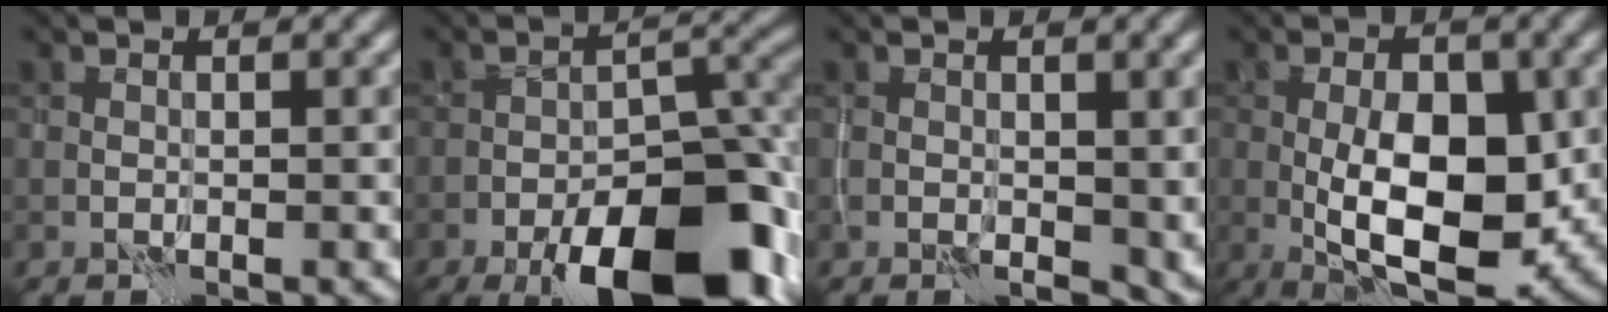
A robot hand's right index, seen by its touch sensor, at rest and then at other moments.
{"total": 14.2, "force": [-8.0, 5.9, 10.2], "torque": [-0.147, -0.007, -0.125]}
{"total": 3.0, "force": [0.0, 1.8, 2.4], "torque": [-0.045, -0.011, 0.003]}
{"total": 9.4, "force": [-1.4, 4.4, 8.2], "torque": [-0.136, 0.000, -0.021]}